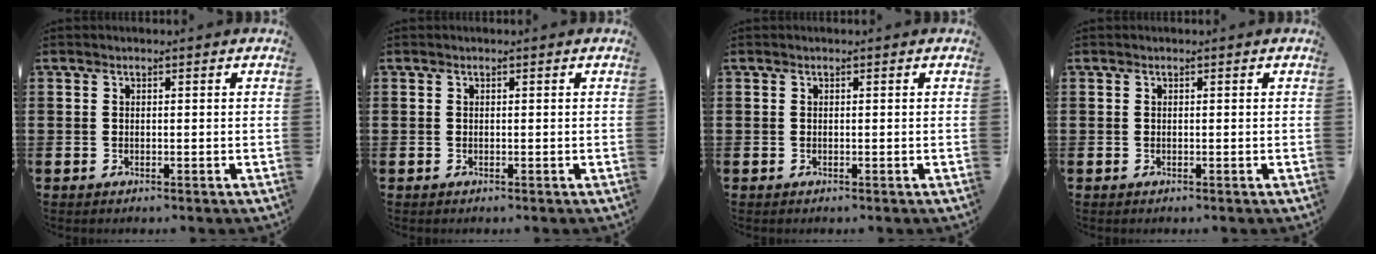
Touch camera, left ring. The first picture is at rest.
{"total": 0.0}
{"total": 0.0}
{"total": 0.0}